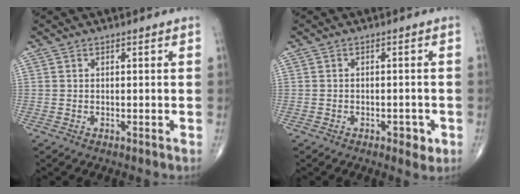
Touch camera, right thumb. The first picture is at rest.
{"total": 2.9, "force": [-1.3, 1.5, 2.1], "torque": [-0.019, 0.004, -0.015]}